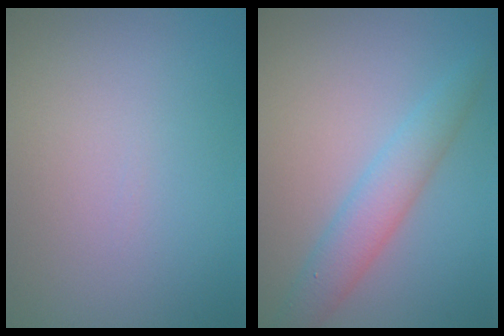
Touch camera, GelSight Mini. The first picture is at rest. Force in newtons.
{"total": 3.4, "press": 3.4, "slide": 0.2}